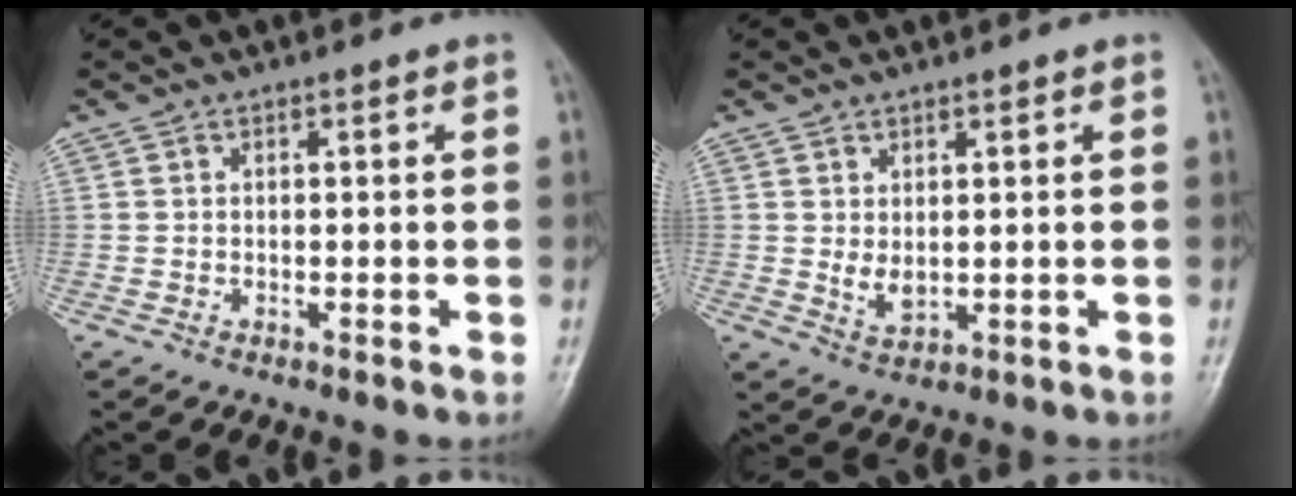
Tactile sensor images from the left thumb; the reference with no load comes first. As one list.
[{"total": 3.3, "force": [0.8, 1.9, 2.6], "torque": [-0.040, -0.014, 0.022]}]